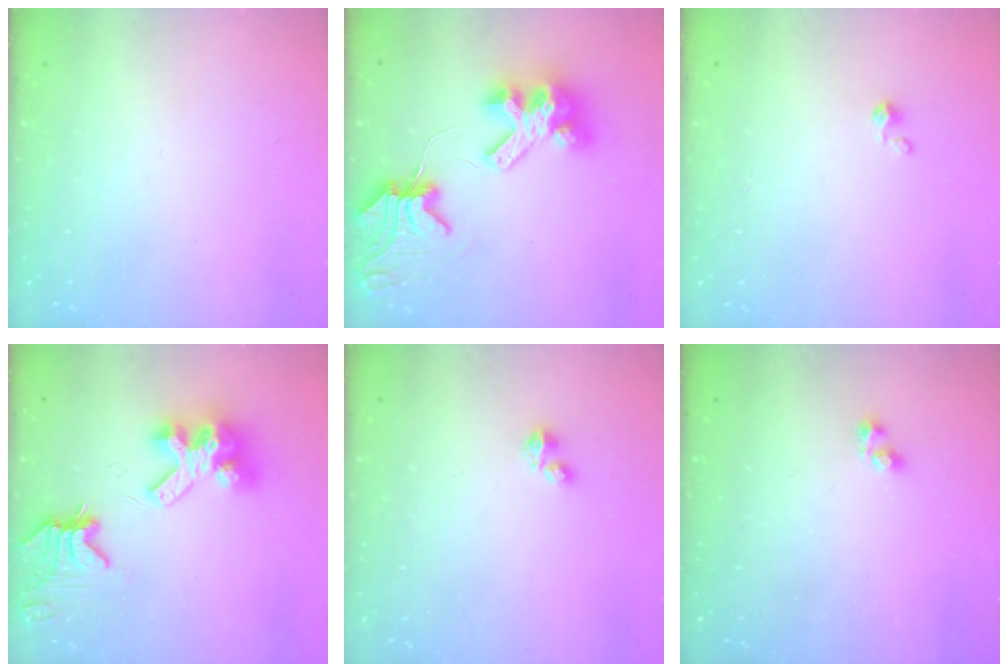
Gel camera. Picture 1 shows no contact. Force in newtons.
{"total": 10.2, "press": 10.1, "slide": 1.4}
{"total": 2.3, "press": 2.2, "slide": 0.3}
{"total": 11.6, "press": 11.5, "slide": 0.9}
{"total": 2.7, "press": 2.7, "slide": 0.4}
{"total": 0.9, "press": 0.4, "slide": 0.8}